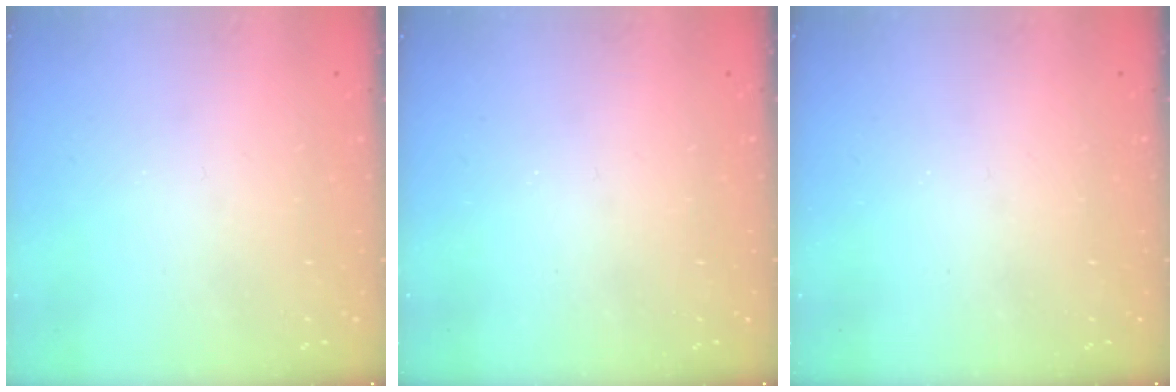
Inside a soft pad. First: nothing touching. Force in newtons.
{"total": 0.0}
{"total": 0.0}